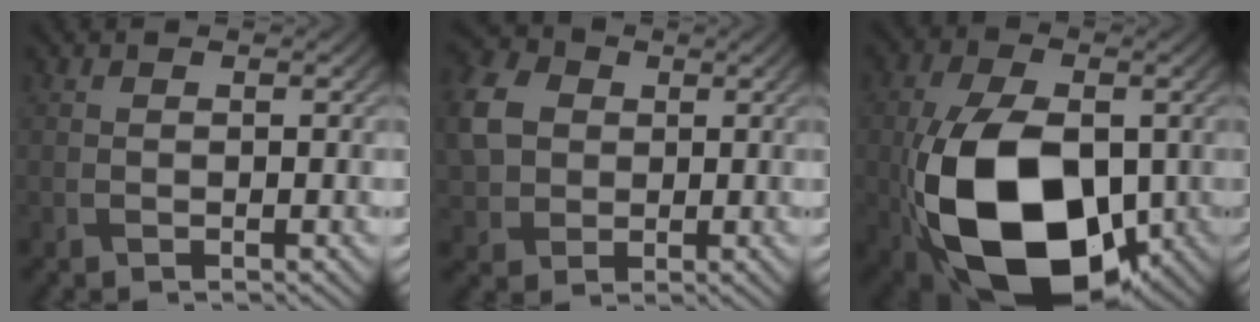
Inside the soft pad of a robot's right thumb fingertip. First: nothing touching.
{"total": 7.9, "force": [1.2, 6.5, 4.3], "torque": [-0.133, 0.011, 0.018]}
{"total": 17.9, "force": [-4.3, 10.7, 13.6], "torque": [-0.276, -0.035, -0.063]}